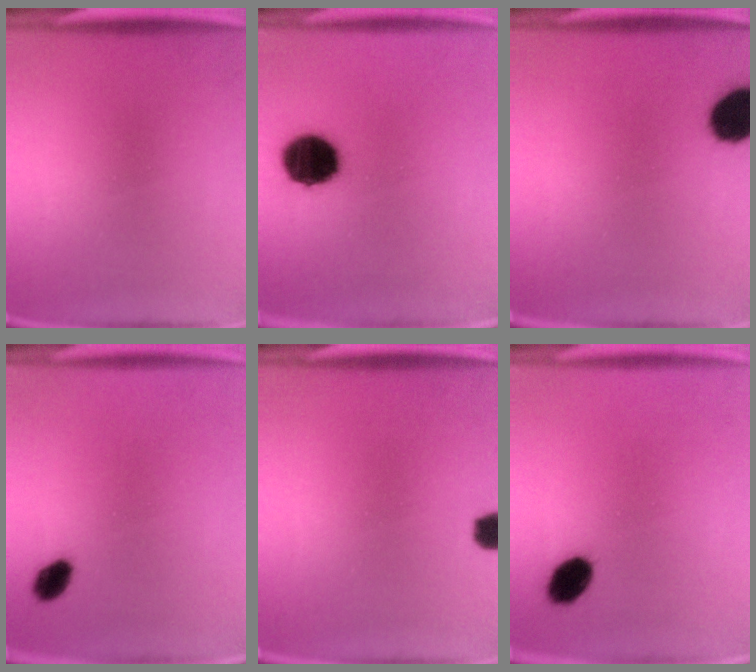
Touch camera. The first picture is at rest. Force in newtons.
{"total": 13.3}
{"total": 10.5}
{"total": 3.6}
{"total": 3.4}
{"total": 6.2}